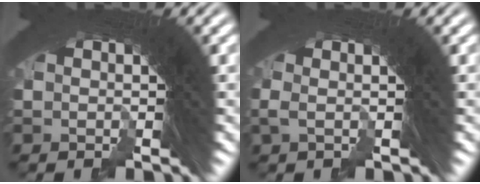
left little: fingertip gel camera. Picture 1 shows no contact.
{"total": 1.7, "force": [0.4, -0.1, 1.6], "torque": [-0.017, 0.013, 0.000]}